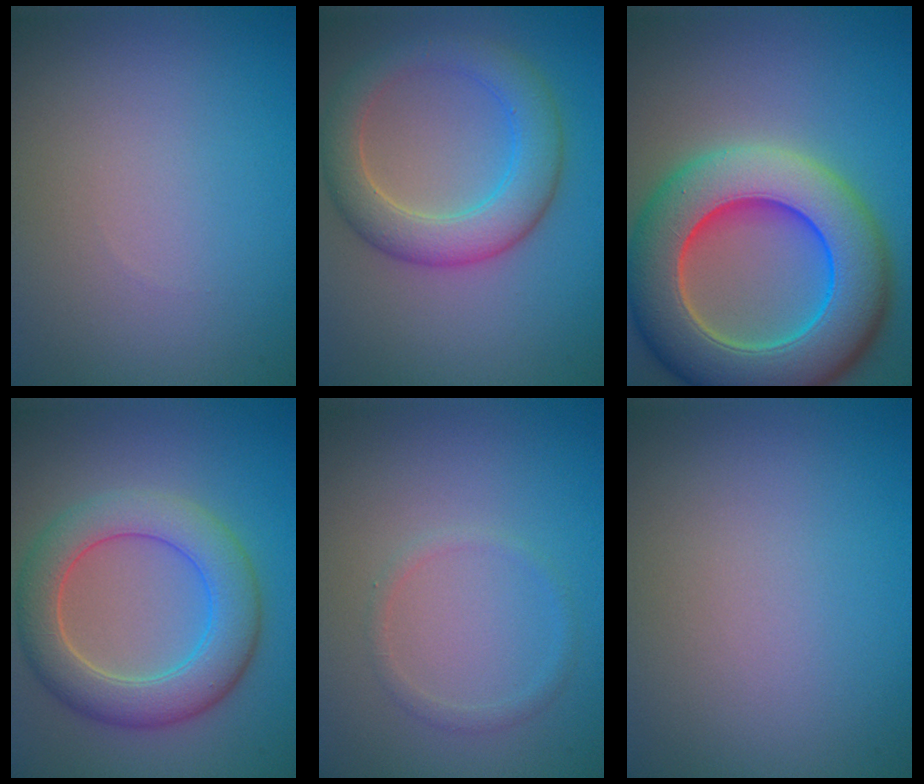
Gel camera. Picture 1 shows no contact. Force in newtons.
{"total": 5.4, "press": 5.4, "slide": 0.3}
{"total": 12.2, "press": 12.1, "slide": 0.9}
{"total": 6.3, "press": 6.2, "slide": 0.5}
{"total": 1.0, "press": 1.0, "slide": 0.1}
{"total": 0.0}